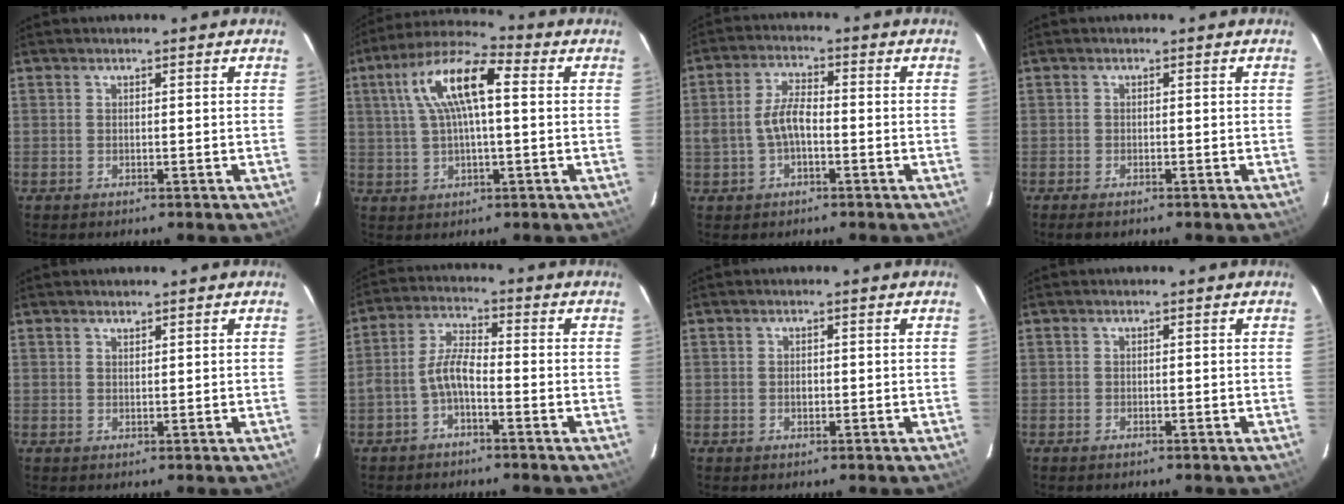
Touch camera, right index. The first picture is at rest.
{"total": 12.7, "force": [2.9, 3.9, 11.7], "torque": [-0.225, 0.028, 0.050]}
{"total": 5.6, "force": [-1.2, 2.6, 4.9], "torque": [-0.098, 0.011, -0.020]}
{"total": 2.0, "force": [-1.5, 0.7, 1.1], "torque": [-0.024, -0.007, -0.028]}
{"total": 0.8, "force": [0.8, 0.2, 0.1], "torque": [-0.003, 0.001, 0.015]}
{"total": 5.0, "force": [-2.5, 1.6, 4.0], "torque": [-0.092, 0.017, -0.050]}
{"total": 0.8, "force": [-0.2, 0.7, 0.4], "torque": [-0.007, 0.001, -0.003]}
{"total": 0.6, "force": [-0.5, 0.3, 0.2], "torque": [-0.006, -0.002, -0.010]}